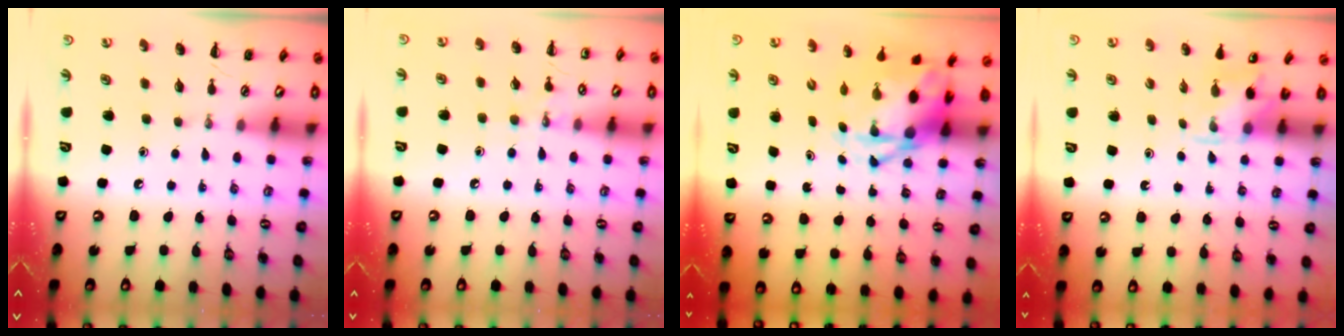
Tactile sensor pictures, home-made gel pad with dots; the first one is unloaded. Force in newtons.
{"total": 7.3, "press": 7.2, "slide": 1.5}
{"total": 5.4, "press": 5.2, "slide": 1.4}
{"total": 2.6, "press": 2.5, "slide": 0.9}